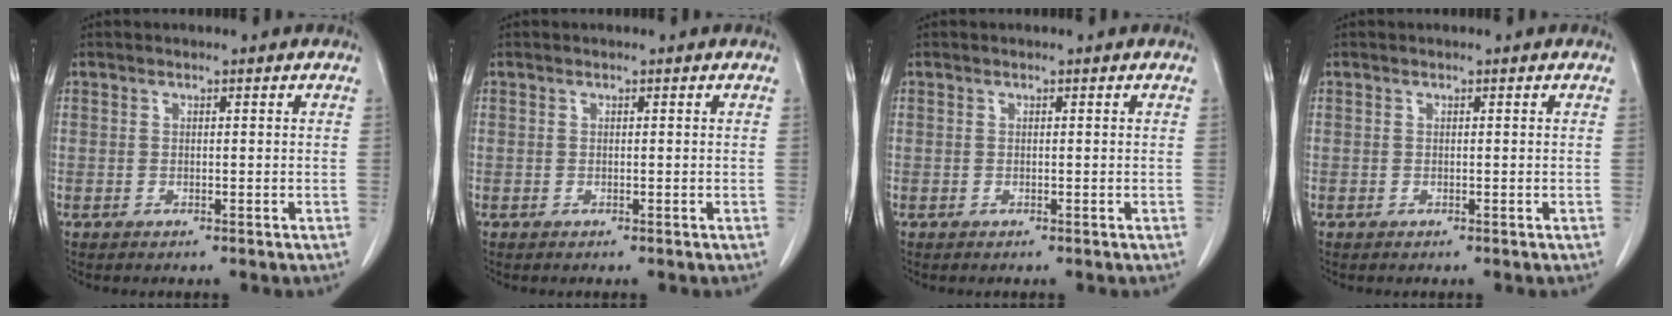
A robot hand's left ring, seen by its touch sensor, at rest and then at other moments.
{"total": 0.0}
{"total": 0.0}
{"total": 0.0}